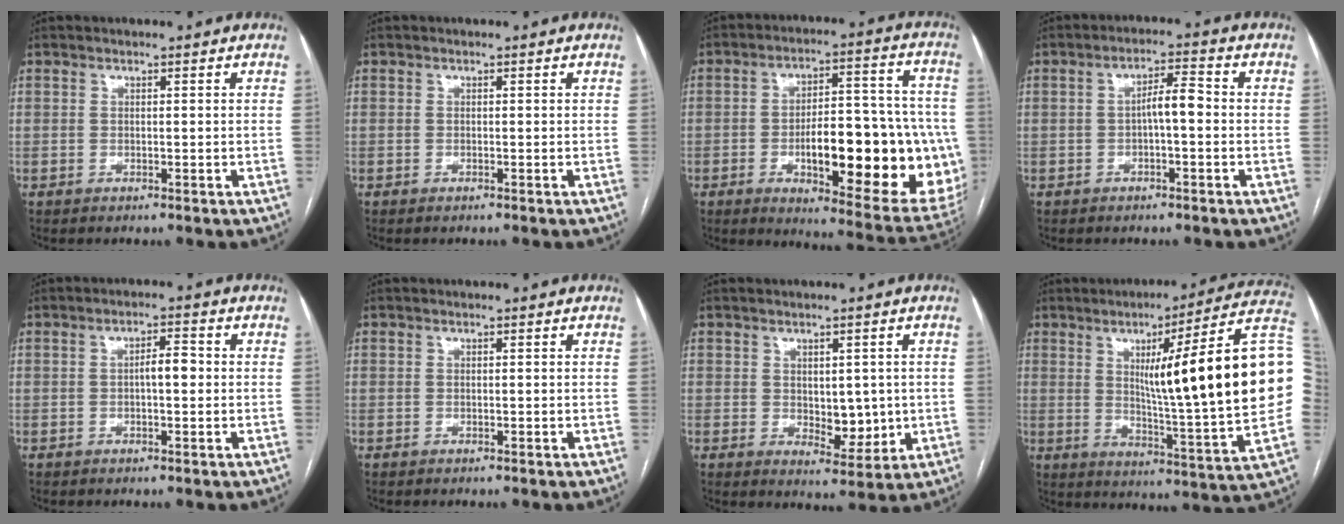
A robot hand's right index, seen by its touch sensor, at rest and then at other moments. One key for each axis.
{"total": 0.0}
{"total": 24.2, "fx": -5.0, "fy": 6.9, "fz": 22.7, "tx": -0.251, "ty": 0.018, "tz": -0.049}
{"total": 4.2, "fx": -0.5, "fy": 0.9, "fz": 4.1, "tx": -0.067, "ty": 0.014, "tz": -0.007}
{"total": 3.2, "fx": -0.1, "fy": 0.9, "fz": 3.0, "tx": -0.048, "ty": 0.008, "tz": -0.003}
{"total": 0.0}
{"total": 5.8, "fx": 0.1, "fy": 3.2, "fz": 4.9, "tx": -0.064, "ty": -0.004, "tz": 0.014}
{"total": 25.9, "fx": 3.7, "fy": 0.3, "fz": 25.7, "tx": -0.283, "ty": 0.020, "tz": 0.044}